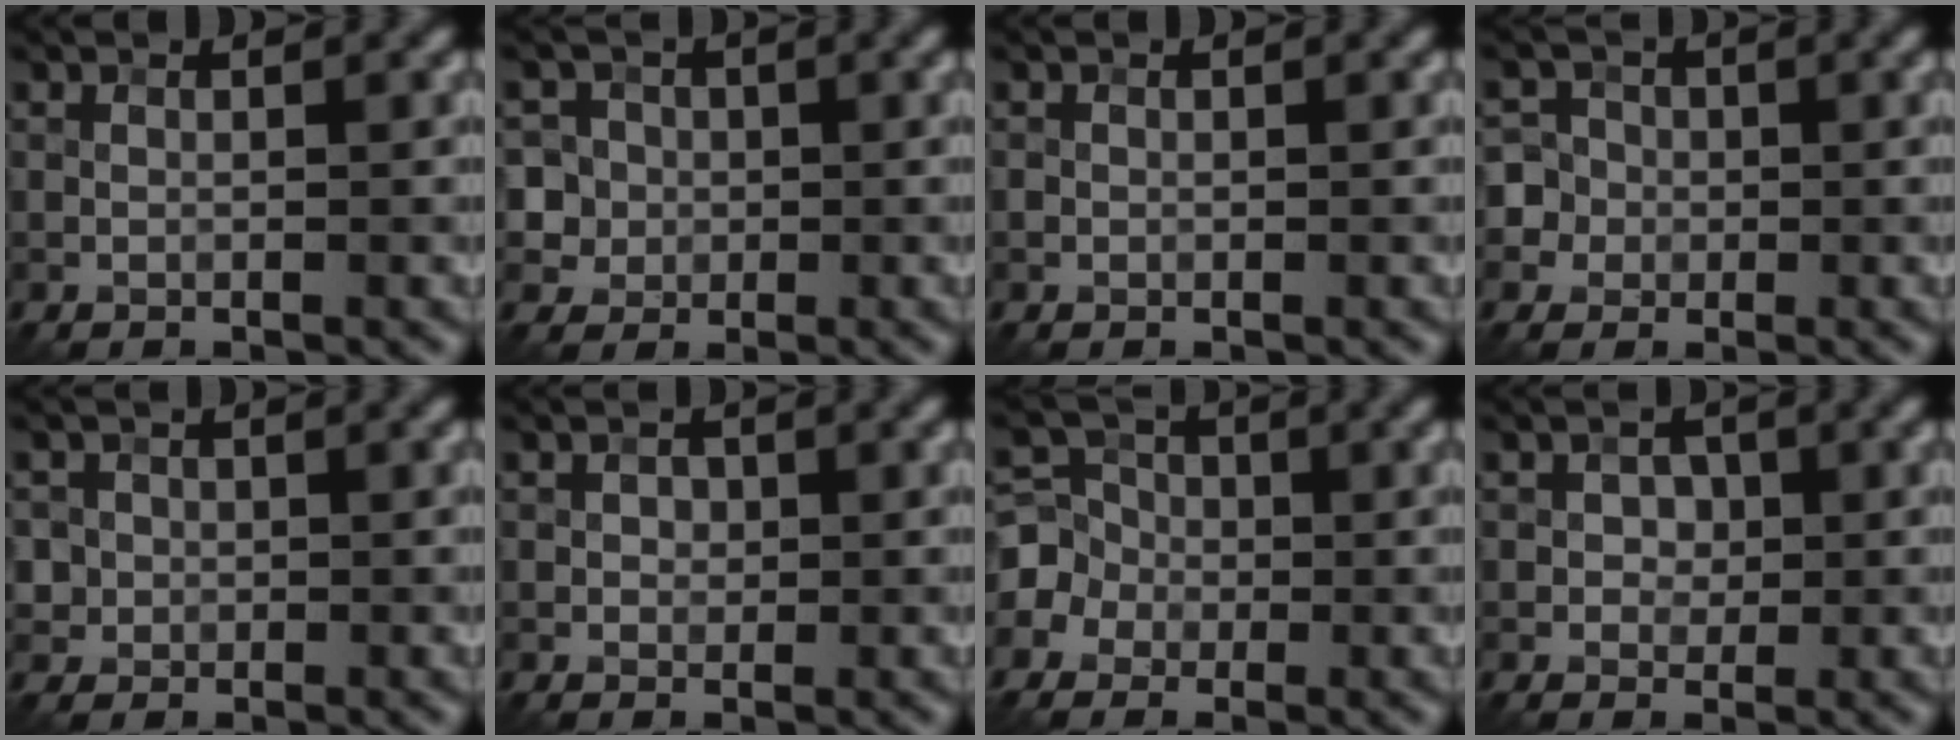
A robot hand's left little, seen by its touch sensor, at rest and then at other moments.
{"total": 5.5, "force": [1.0, 5.2, 1.7], "torque": [-0.029, 0.034, -0.006]}
{"total": 0.0}
{"total": 5.2, "force": [-0.4, 5.0, 1.3], "torque": [-0.015, 0.027, -0.031]}
{"total": 2.0, "force": [0.3, 1.9, 0.4], "torque": [0.002, 0.002, 0.008]}
{"total": 0.9, "force": [0.1, 0.8, 0.4], "torque": [-0.004, -0.002, 0.000]}
{"total": 4.2, "force": [-1.4, 3.9, 0.9], "torque": [-0.004, 0.012, -0.046]}
{"total": 1.6, "force": [0.2, 1.4, 0.8], "torque": [-0.008, -0.002, 0.000]}